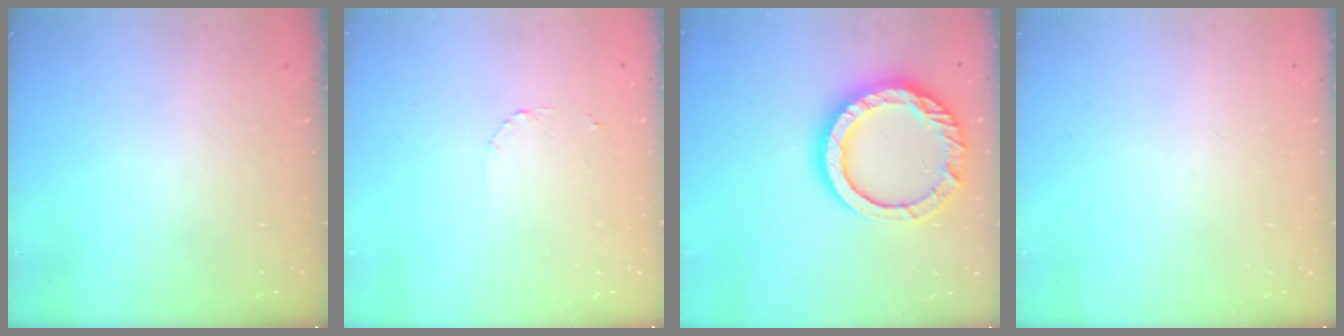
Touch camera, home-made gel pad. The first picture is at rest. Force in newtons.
{"total": 1.6, "press": 1.6, "slide": 0.2}
{"total": 17.4, "press": 17.3, "slide": 1.8}
{"total": 0.0}